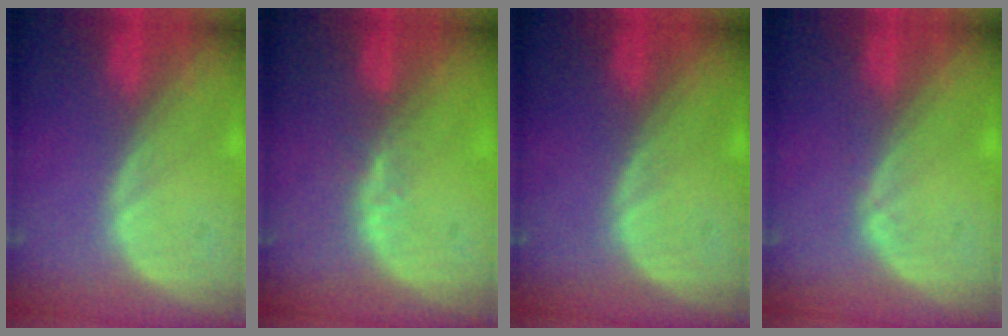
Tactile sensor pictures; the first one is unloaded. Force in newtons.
{"total": 2.4, "press": 1.8, "slide": 1.5}
{"total": 0.0}
{"total": 0.7, "press": 0.6, "slide": 0.2}